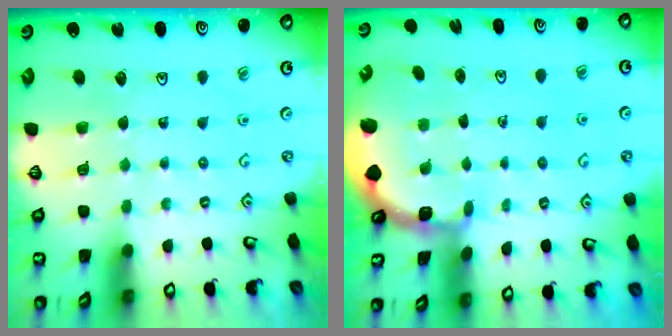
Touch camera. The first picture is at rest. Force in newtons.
{"total": 1.9, "press": 1.9, "slide": 0.2}